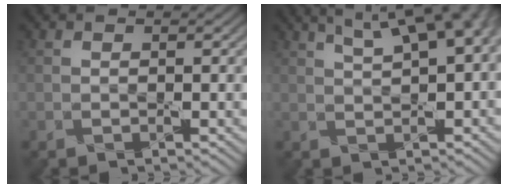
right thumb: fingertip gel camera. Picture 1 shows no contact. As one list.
[{"total": 9.1, "force": [4.5, 3.0, 7.4], "torque": [-0.109, 0.022, 0.061]}]